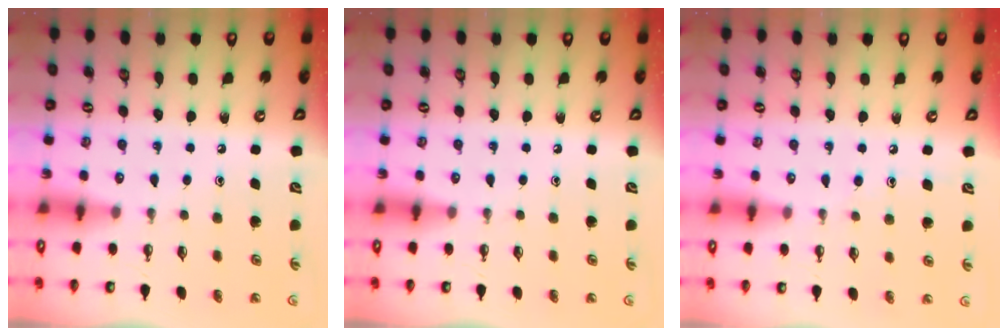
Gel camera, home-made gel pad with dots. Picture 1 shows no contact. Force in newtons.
{"total": 0.0}
{"total": 5.4, "press": 5.4, "slide": 0.6}